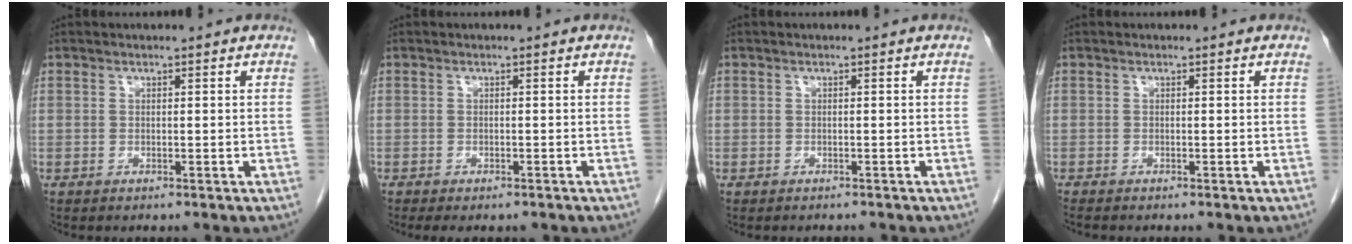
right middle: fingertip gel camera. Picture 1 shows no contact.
{"total": 3.3, "force": [-2.5, 1.1, 1.7], "torque": [-0.015, -0.007, -0.028]}
{"total": 1.5, "force": [-1.2, 0.9, -0.1], "torque": [-0.008, 0.003, -0.020]}
{"total": 0.8, "force": [-0.8, -0.1, 0.3], "torque": [-0.006, -0.001, -0.011]}